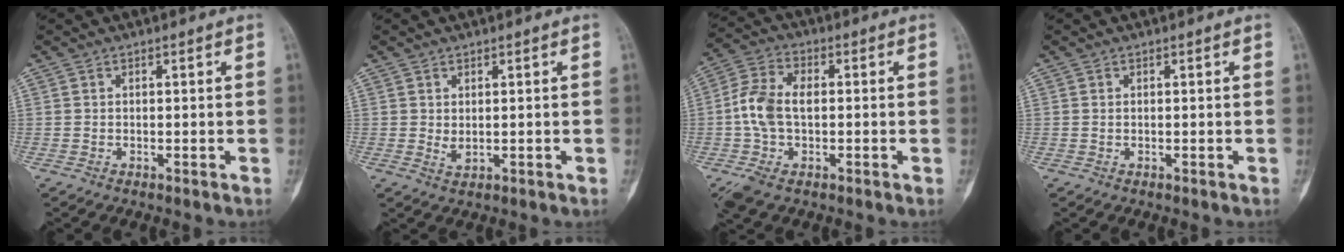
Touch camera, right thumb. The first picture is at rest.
{"total": 1.6, "force": [0.2, 0.8, 1.4], "torque": [-0.025, -0.006, 0.010]}
{"total": 11.3, "force": [-1.1, 6.4, 9.3], "torque": [-0.196, 0.016, -0.023]}
{"total": 0.0}